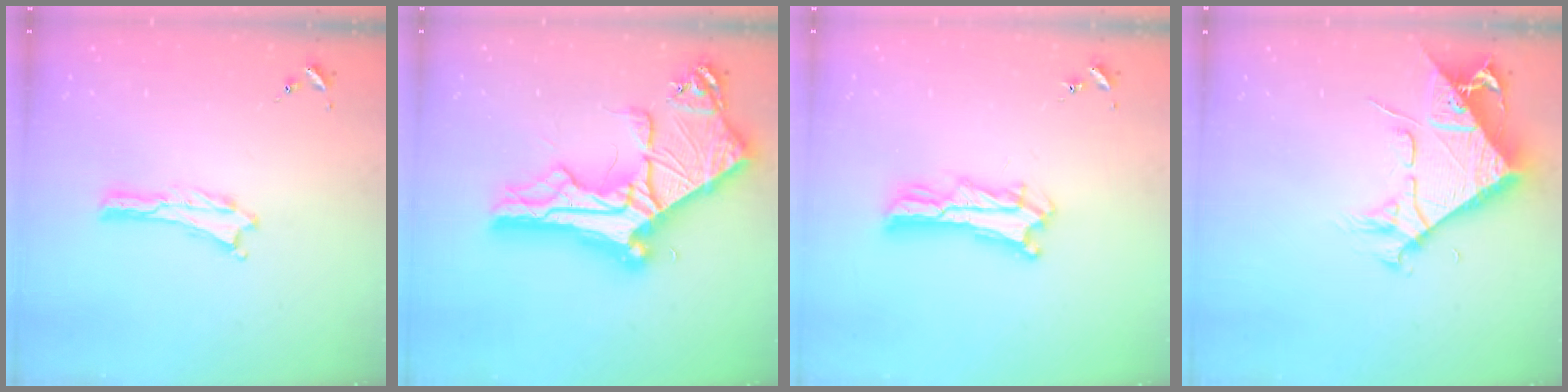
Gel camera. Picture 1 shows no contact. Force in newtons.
{"total": 16.9, "press": 16.8, "slide": 1.7}
{"total": 5.2, "press": 5.2, "slide": 0.5}
{"total": 6.8, "press": 6.8, "slide": 0.9}